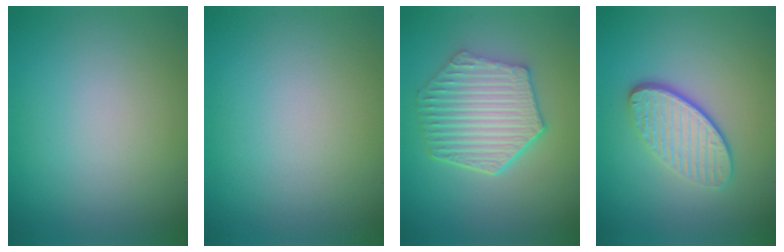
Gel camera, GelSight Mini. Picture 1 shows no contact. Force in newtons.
{"total": 0.0}
{"total": 6.5, "press": 4.9, "slide": 4.3}
{"total": 4.1, "press": 3.1, "slide": 2.7}